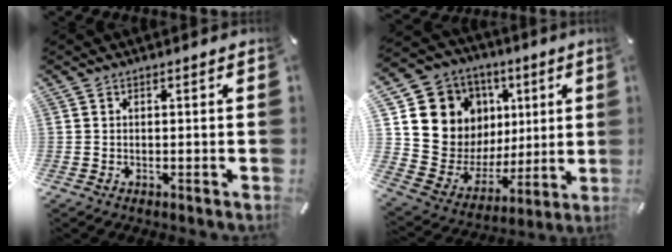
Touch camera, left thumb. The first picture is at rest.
{"total": 13.3, "force": [4.8, 12.2, 2.2], "torque": [-0.034, -0.054, 0.112]}